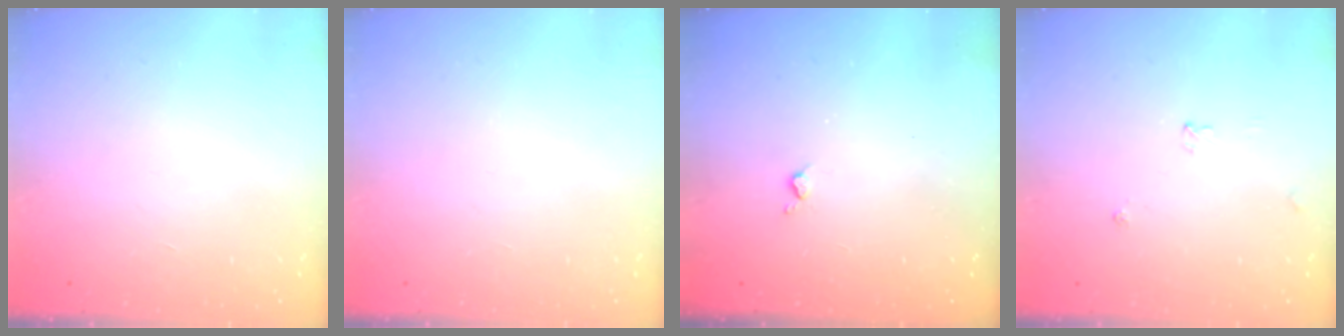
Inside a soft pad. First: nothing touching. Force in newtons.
{"total": 0.0}
{"total": 2.2, "press": 2.1, "slide": 0.5}
{"total": 3.3, "press": 3.3, "slide": 0.5}